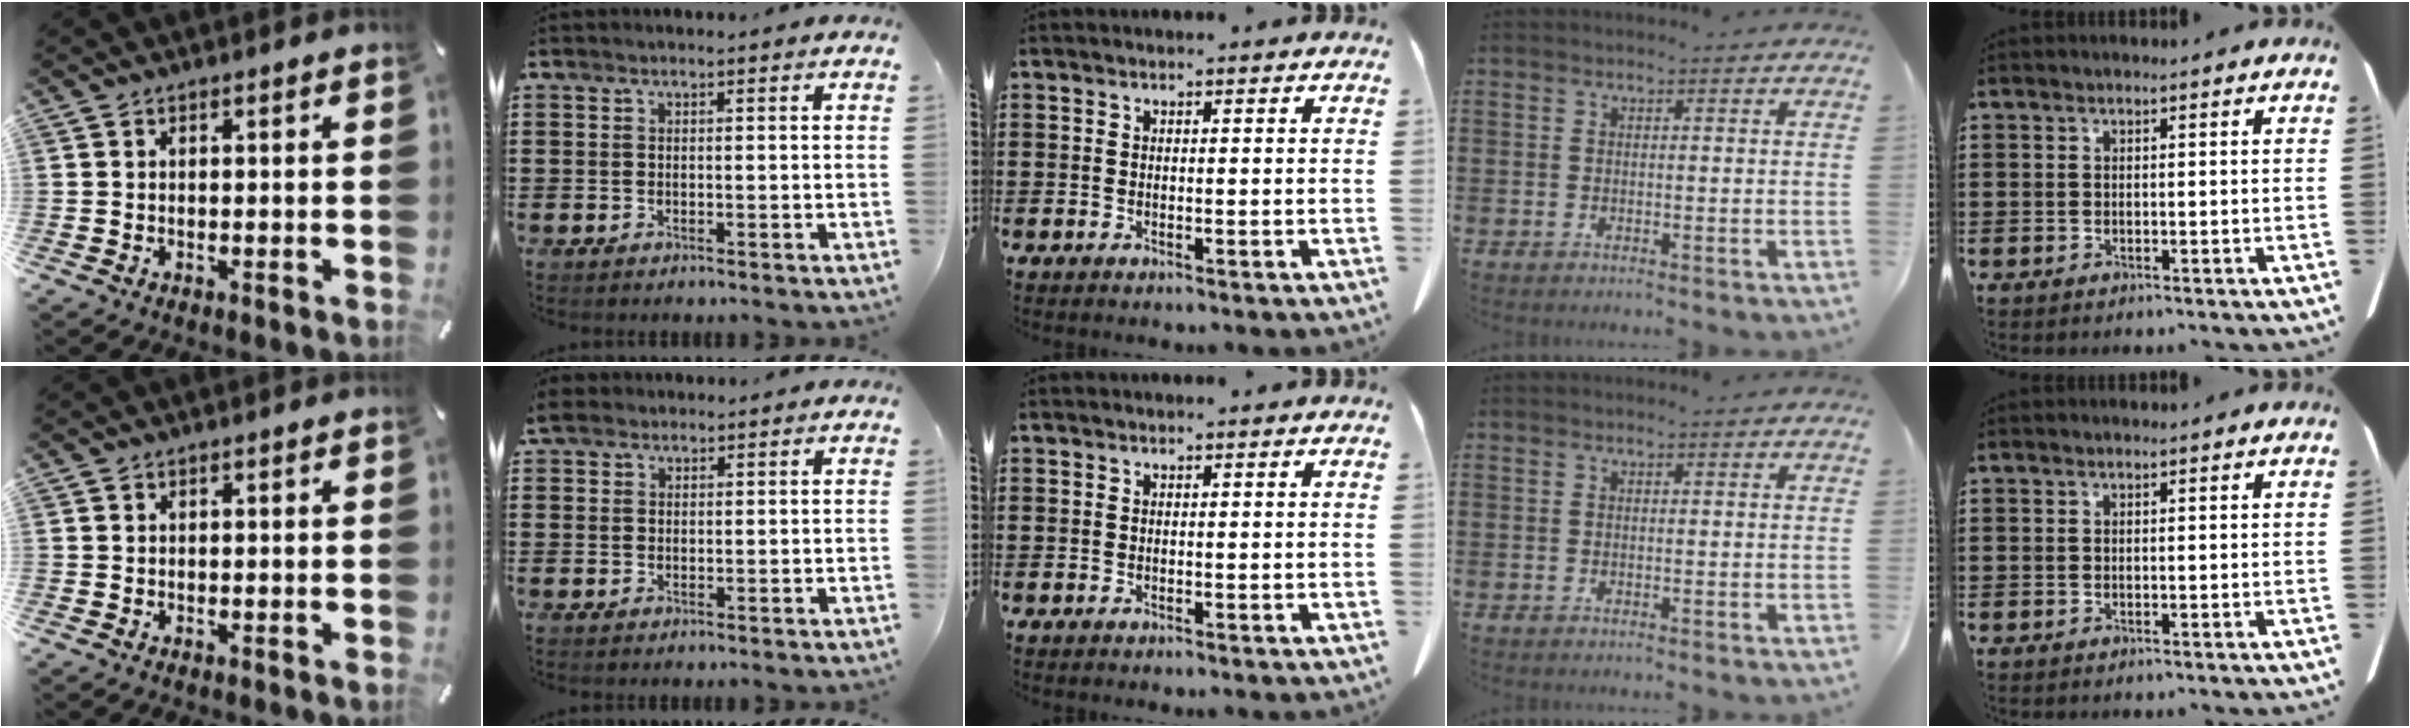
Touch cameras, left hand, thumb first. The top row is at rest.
{"index": {"total": 2.7, "force": [2.2, 1.4, 0.8], "torque": [-0.022, 0.008, 0.042]}}